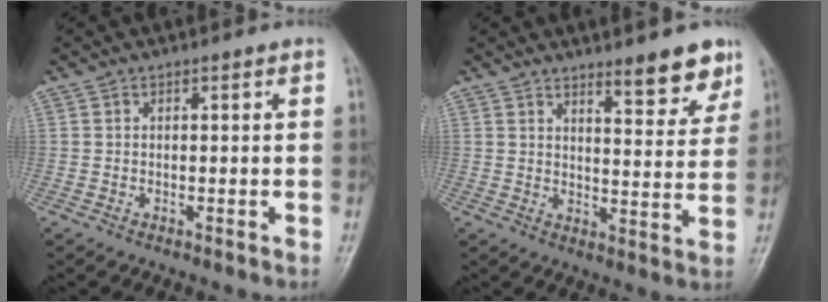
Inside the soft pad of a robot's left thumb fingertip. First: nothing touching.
{"total": 8.3, "force": [6.2, 2.2, 5.0], "torque": [-0.041, -0.044, 0.087]}